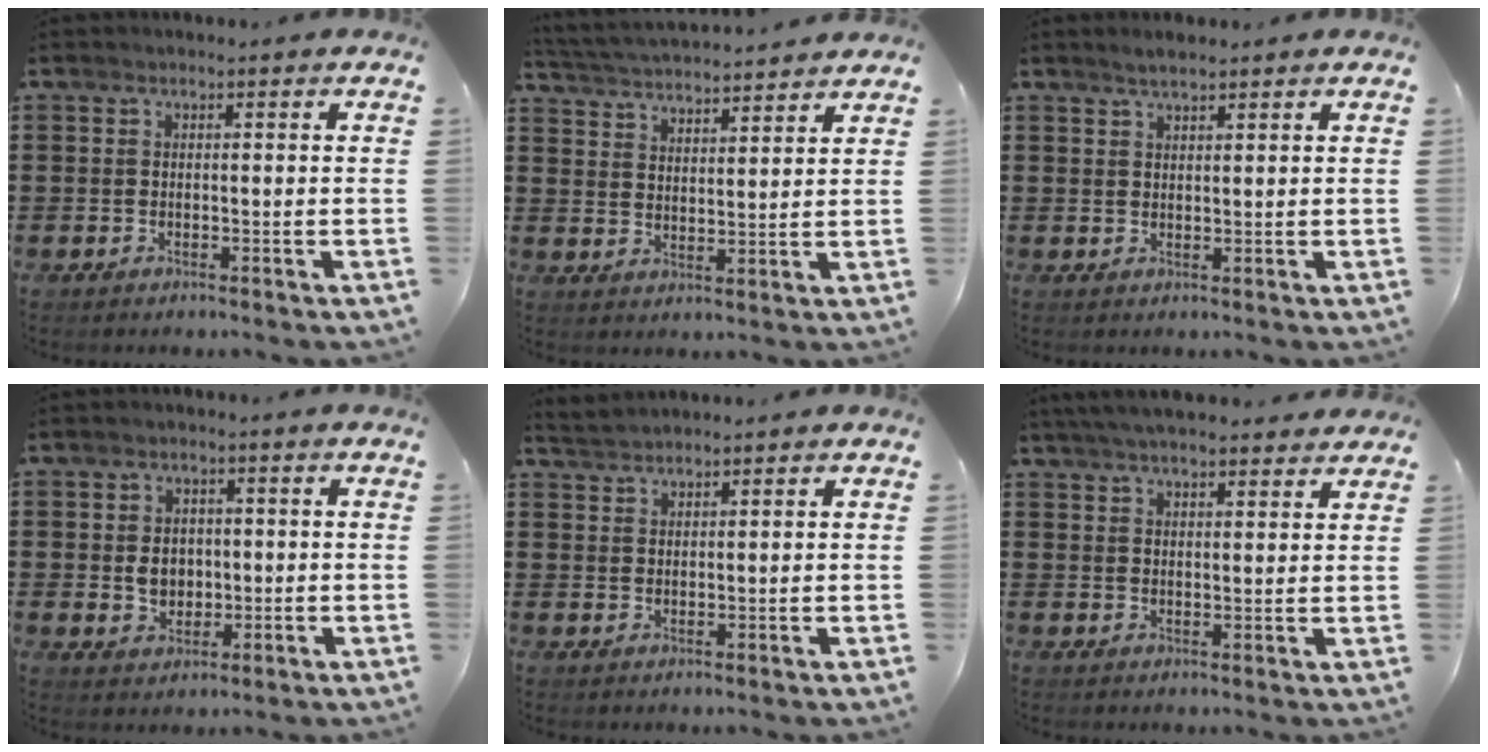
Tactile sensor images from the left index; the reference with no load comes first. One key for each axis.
{"total": 3.7, "fx": 3.7, "fy": -0.2, "fz": 0.2, "tx": -0.022, "ty": -0.024, "tz": 0.061}
{"total": 1.9, "fx": 1.6, "fy": 0.3, "fz": 0.9, "tx": -0.019, "ty": 0.004, "tz": 0.030}
{"total": 4.3, "fx": 0.1, "fy": 3.4, "fz": 2.7, "tx": -0.045, "ty": 0.004, "tz": -0.005}
{"total": 2.4, "fx": 2.4, "fy": 0.1, "fz": 0.0, "tx": -0.008, "ty": 0.000, "tz": 0.048}
{"total": 4.7, "fx": 4.4, "fy": 0.4, "fz": 1.5, "tx": -0.042, "ty": -0.009, "tz": 0.082}